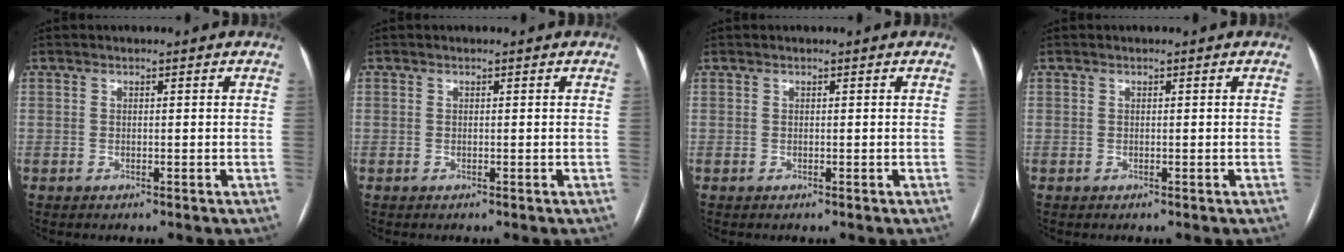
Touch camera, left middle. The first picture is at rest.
{"total": 0.0}
{"total": 0.0}
{"total": 0.0}